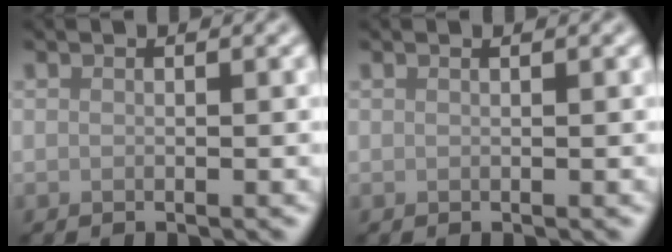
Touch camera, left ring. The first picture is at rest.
{"total": 0.6, "force": [0.4, 0.2, 0.4], "torque": [-0.002, 0.001, 0.002]}